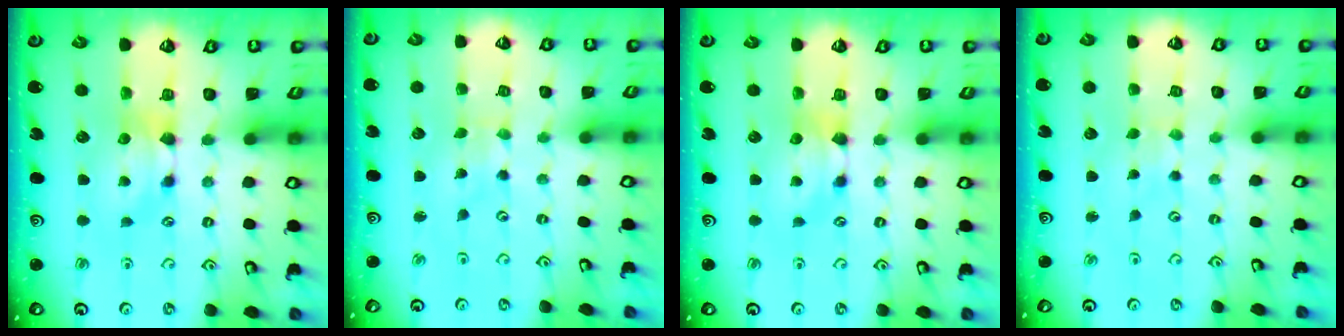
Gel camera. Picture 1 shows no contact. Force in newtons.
{"total": 4.1, "press": 4.1, "slide": 0.2}
{"total": 0.0}
{"total": 4.0, "press": 4.0, "slide": 0.1}